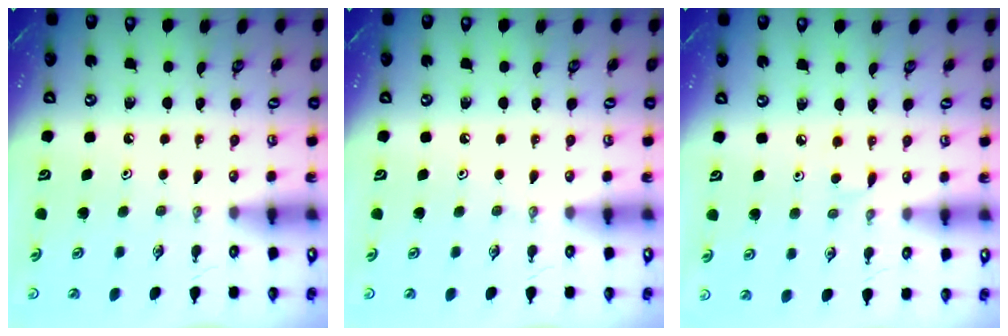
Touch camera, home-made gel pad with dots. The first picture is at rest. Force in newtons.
{"total": 0.0}
{"total": 3.4, "press": 3.4, "slide": 0.3}